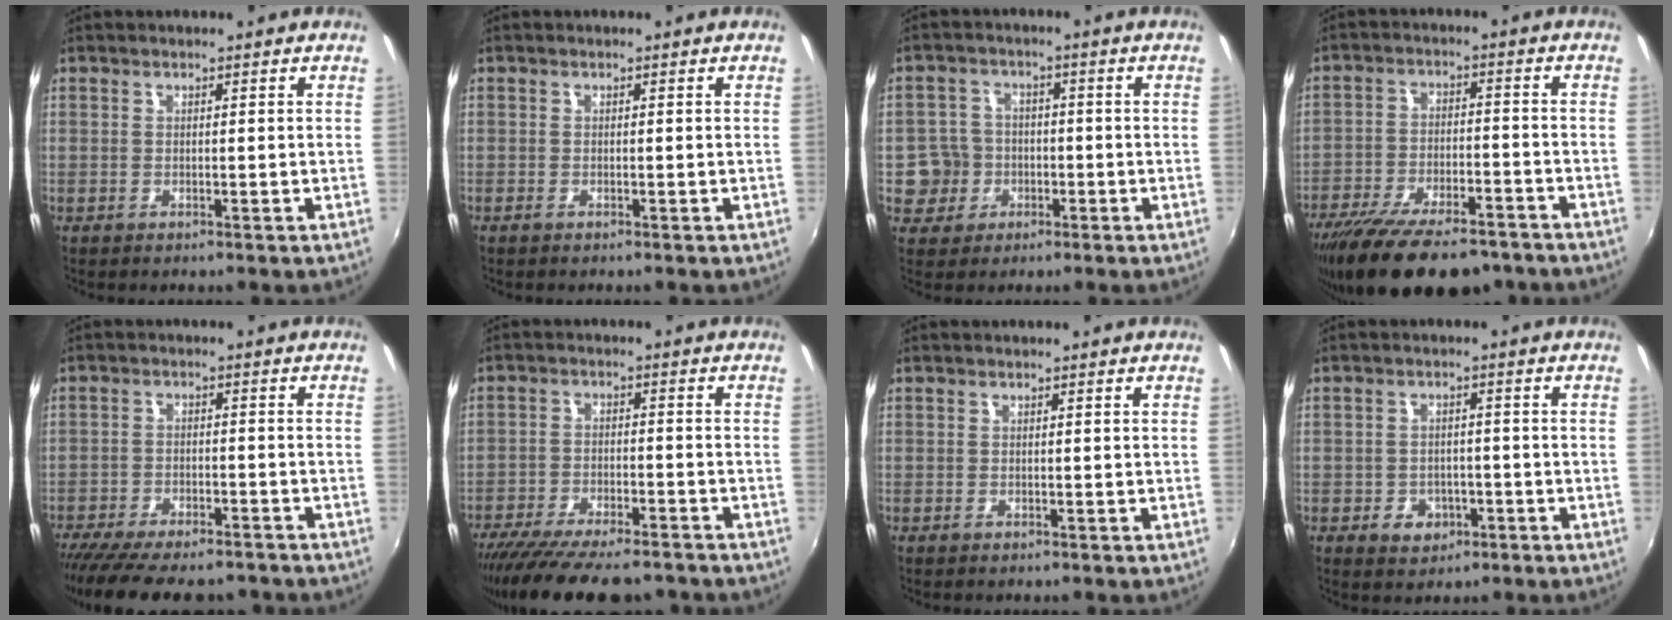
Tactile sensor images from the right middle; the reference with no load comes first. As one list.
[{"total": 0.6, "force": [-0.5, 0.2, 0.3], "torque": [-0.006, -0.003, -0.010]}, {"total": 5.4, "force": [-1.3, 5.2, 0.7], "torque": [-0.019, 0.005, -0.021]}, {"total": 19.2, "force": [-15.1, 5.6, 10.4], "torque": [-0.204, -0.042, -0.232]}, {"total": 14.8, "force": [-12.5, 3.6, 7.0], "torque": [-0.147, -0.042, -0.188]}, {"total": 17.0, "force": [-14.2, 3.6, 8.5], "torque": [-0.167, -0.043, -0.220]}, {"total": 0.0}, {"total": 3.9, "force": [-1.8, 3.1, 1.5], "torque": [-0.038, 0.001, -0.018]}]